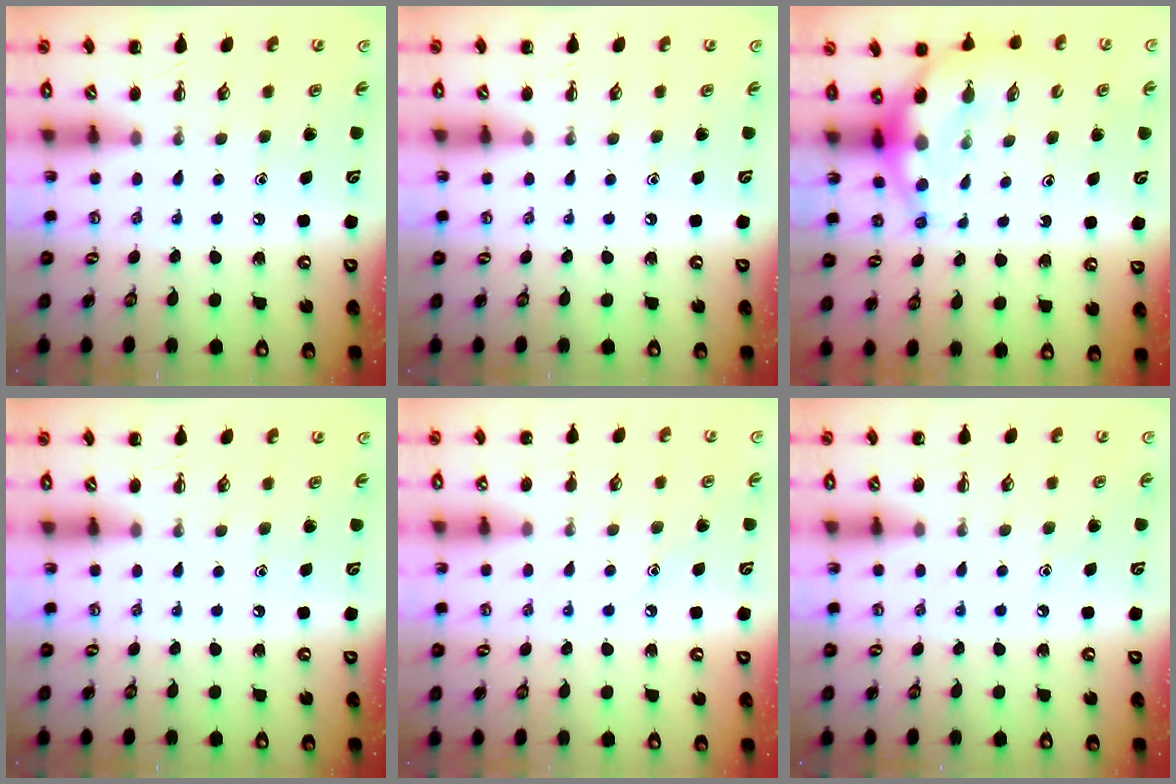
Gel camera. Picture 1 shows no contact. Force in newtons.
{"total": 0.0}
{"total": 7.8, "press": 7.6, "slide": 1.6}
{"total": 0.0}
{"total": 5.2, "press": 5.0, "slide": 1.5}
{"total": 5.2, "press": 4.8, "slide": 1.9}